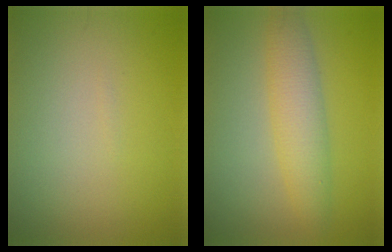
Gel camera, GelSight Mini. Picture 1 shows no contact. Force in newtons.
{"total": 4.0, "press": 4.0, "slide": 0.1}